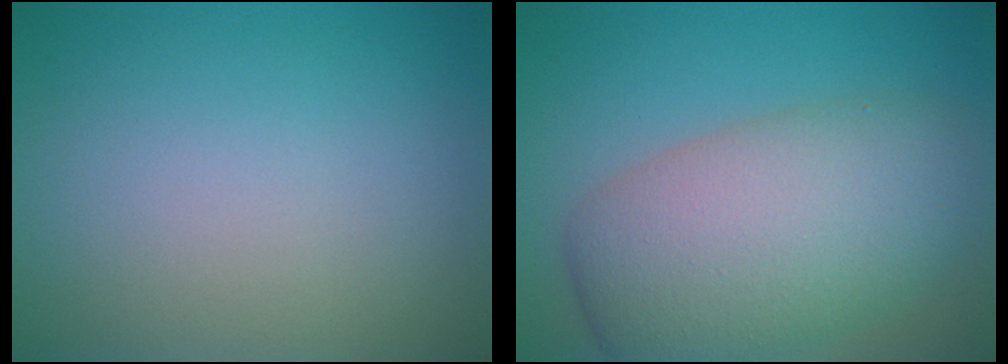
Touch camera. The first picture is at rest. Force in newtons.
{"total": 8.9, "press": 8.8, "slide": 0.8}